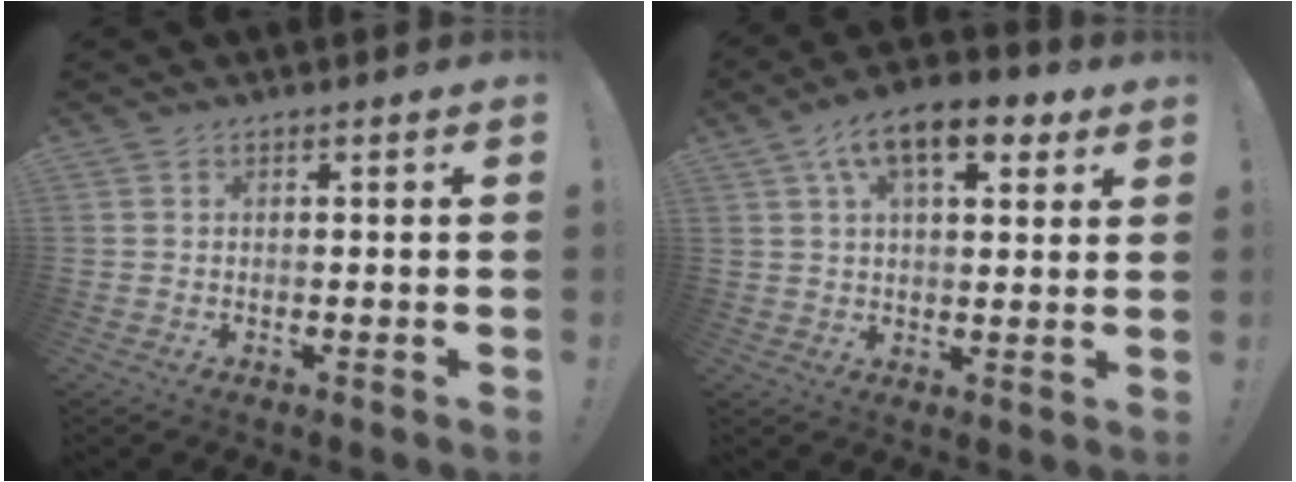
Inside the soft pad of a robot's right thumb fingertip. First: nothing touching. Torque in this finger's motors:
{"motor_torque": [0.70, 3.12, 0.63, -0.12, 0.04]}